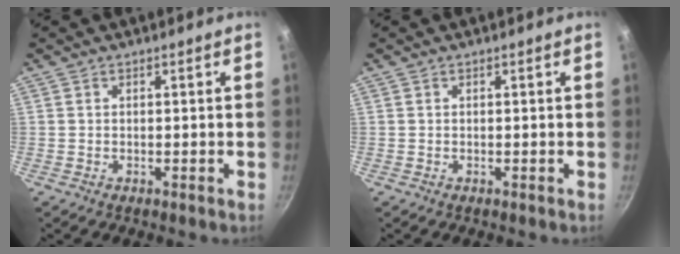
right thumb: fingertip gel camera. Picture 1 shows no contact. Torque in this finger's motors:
{"motor_torque": [-0.19, 0.19, 0.00, 0.00, 0.00]}